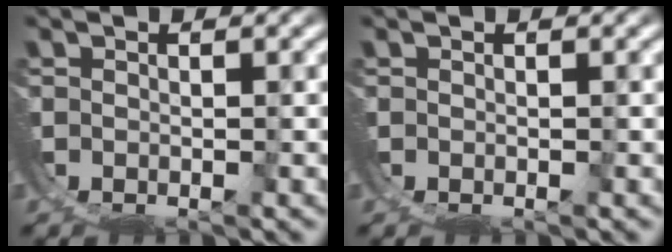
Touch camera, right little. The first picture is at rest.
{"total": 0.0}